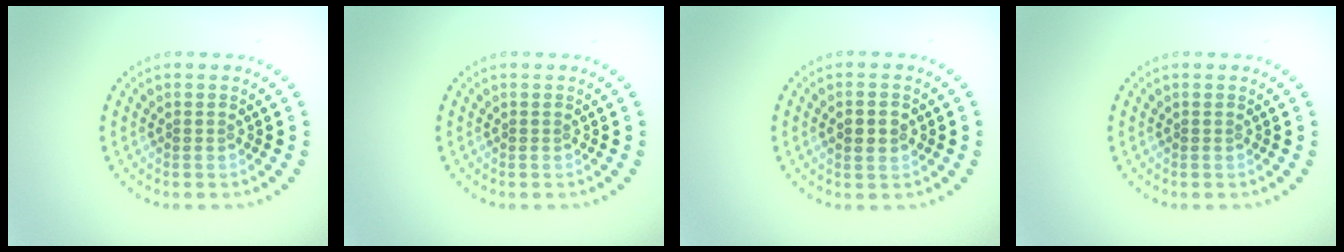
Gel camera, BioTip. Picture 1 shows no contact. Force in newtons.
{"total": 0.0}
{"total": 2.2, "press": 2.2, "slide": 0.4}
{"total": 0.0}